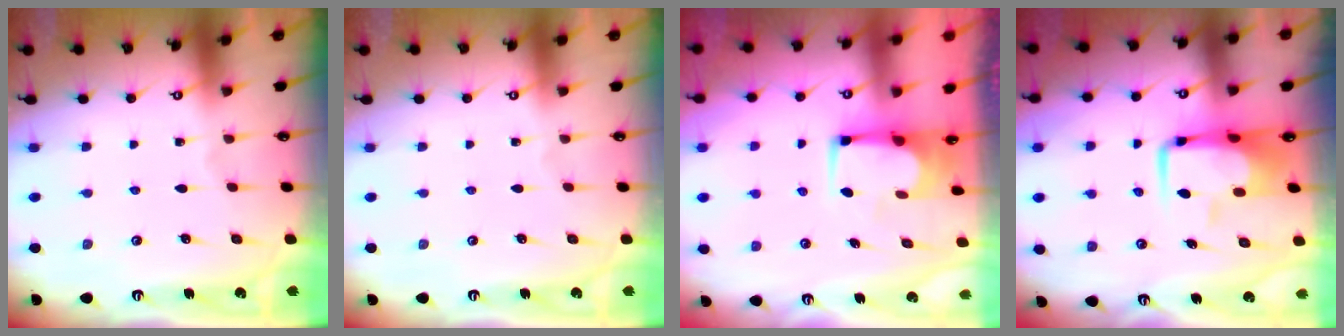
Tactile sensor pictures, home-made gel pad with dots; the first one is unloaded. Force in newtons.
{"total": 0.0}
{"total": 2.9, "press": 2.9, "slide": 0.2}
{"total": 7.7, "press": 7.5, "slide": 1.7}